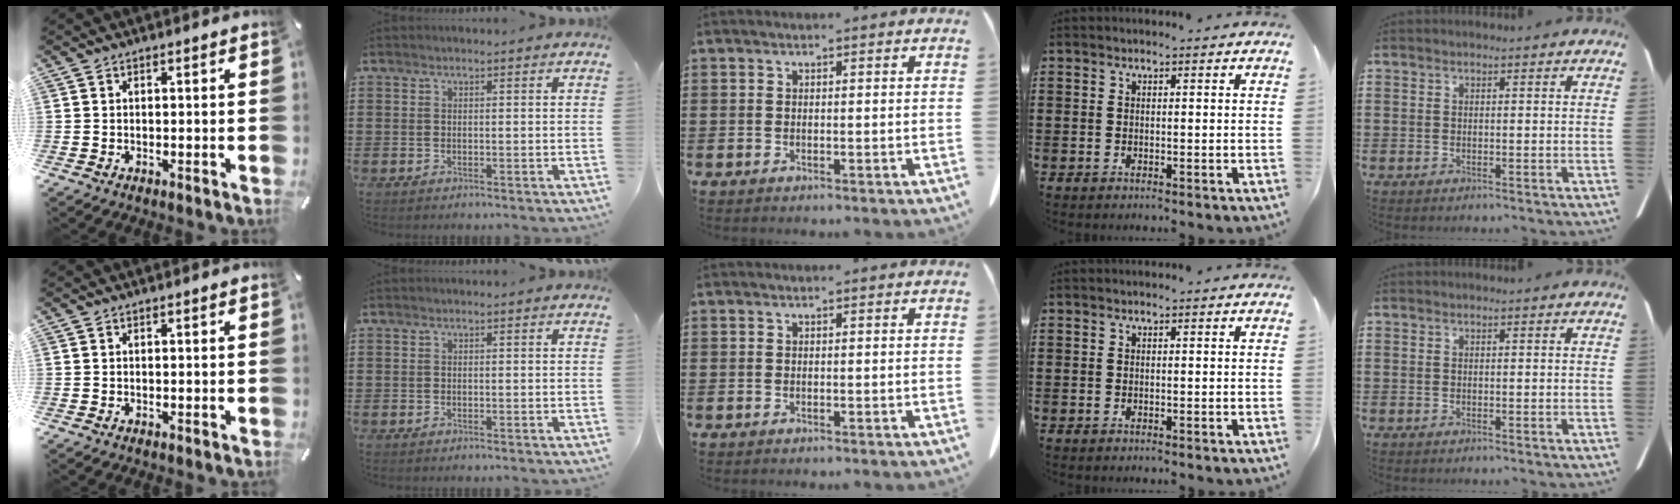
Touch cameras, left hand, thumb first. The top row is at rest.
{}